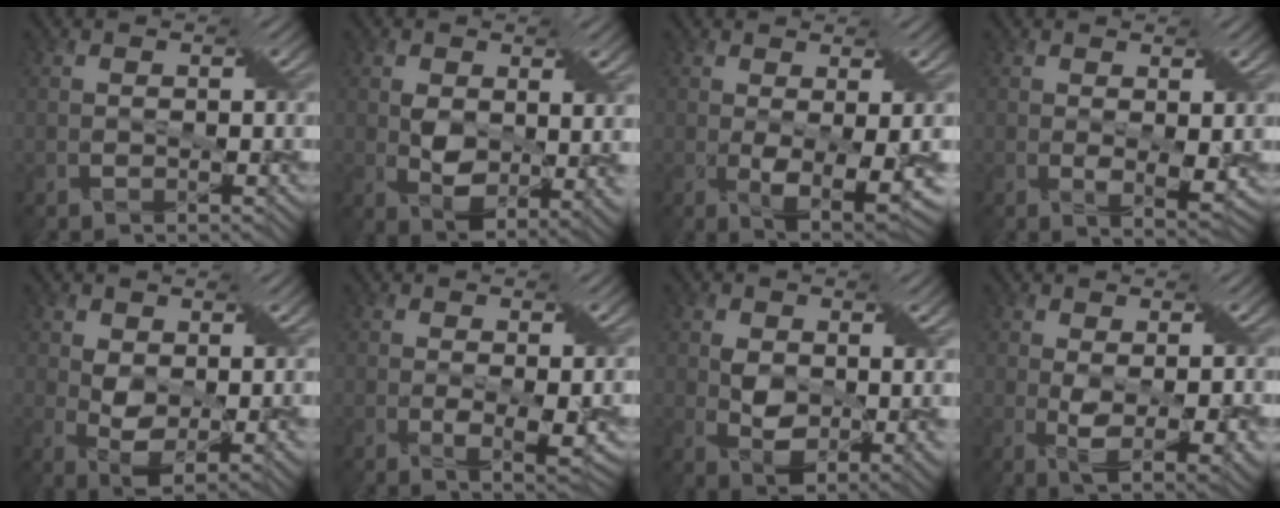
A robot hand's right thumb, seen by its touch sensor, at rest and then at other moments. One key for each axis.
{"total": 7.2, "fx": 0.7, "fy": 4.1, "fz": 5.9, "tx": -0.103, "ty": -0.015, "tz": 0.020}
{"total": 5.0, "fx": 0.0, "fy": 1.4, "fz": 4.8, "tx": -0.085, "ty": -0.014, "tz": 0.010}
{"total": 2.9, "fx": 0.5, "fy": 1.1, "fz": 2.6, "tx": -0.049, "ty": -0.010, "tz": 0.016}
{"total": 5.1, "fx": 1.6, "fy": 2.8, "fz": 3.9, "tx": -0.074, "ty": -0.006, "tz": 0.031}
{"total": 3.1, "fx": 0.3, "fy": 0.7, "fz": 3.0, "tx": -0.053, "ty": -0.010, "tz": 0.012}
{"total": 6.8, "fx": 1.1, "fy": 4.0, "fz": 5.4, "tx": -0.095, "ty": -0.012, "tz": 0.026}
{"total": 5.6, "fx": 0.2, "fy": 2.2, "fz": 5.2, "tx": -0.089, "ty": -0.010, "tz": 0.015}